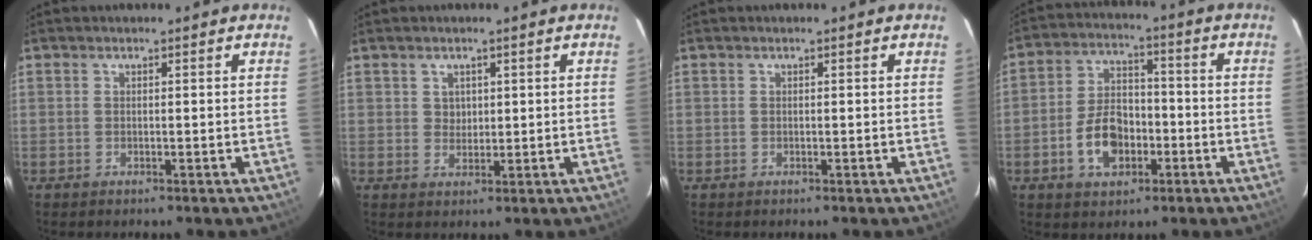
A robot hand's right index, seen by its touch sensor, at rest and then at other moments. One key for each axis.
{"total": 2.3, "fx": 1.0, "fy": 2.1, "fz": 0.5, "tx": -0.002, "ty": 0.005, "tz": 0.018}
{"total": 0.0}
{"total": 9.8, "fx": -3.7, "fy": 6.2, "fz": 6.5, "tx": -0.133, "ty": 0.020, "tz": -0.058}